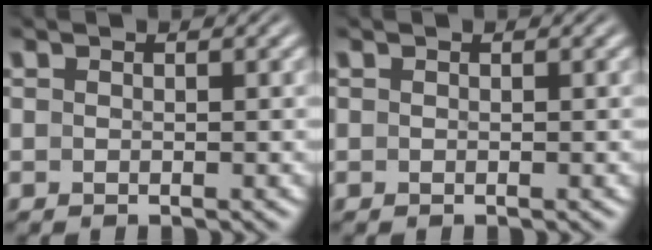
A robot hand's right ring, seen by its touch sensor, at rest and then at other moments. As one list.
[{"total": 0.0}]